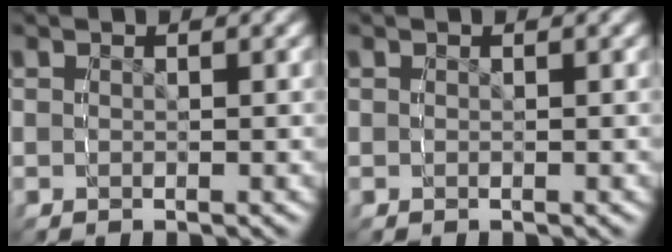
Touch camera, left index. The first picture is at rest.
{"total": 0.0}